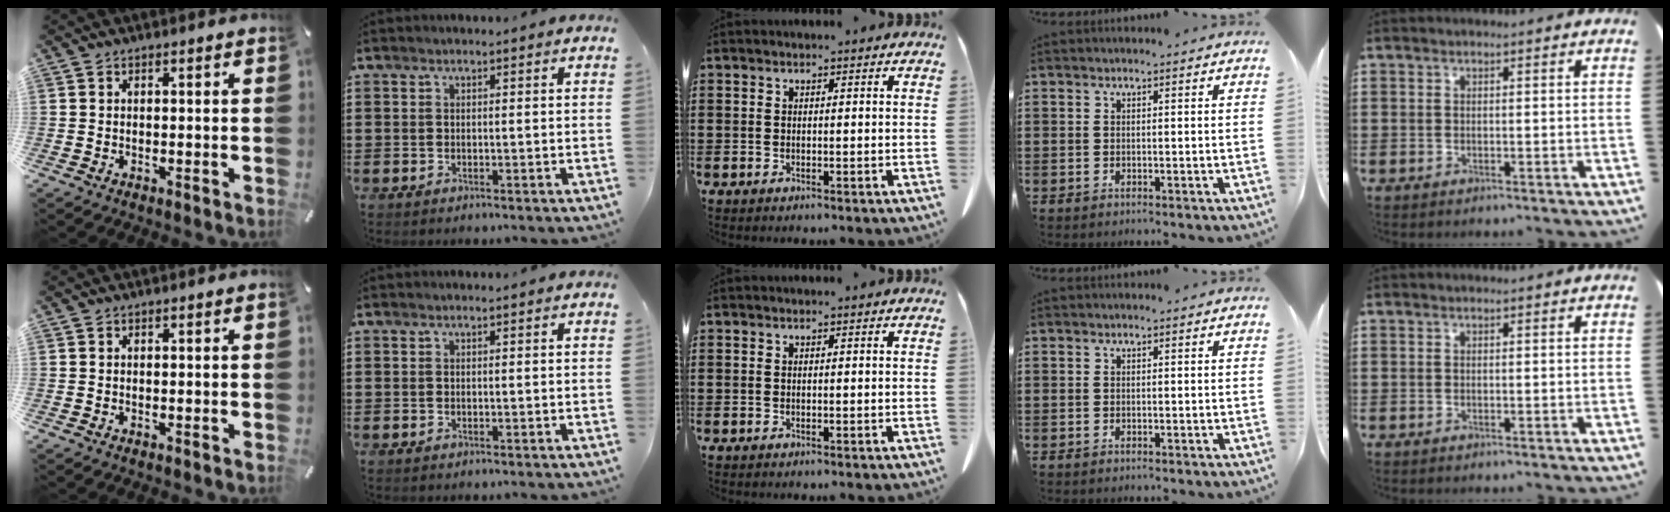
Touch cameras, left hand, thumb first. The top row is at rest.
{}